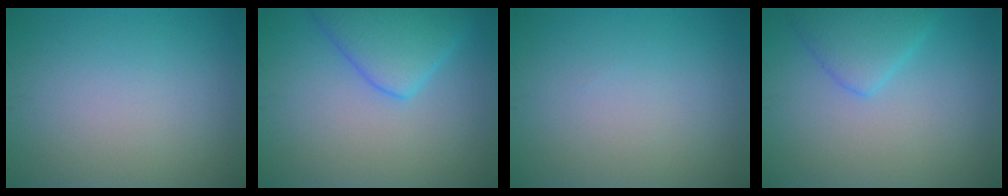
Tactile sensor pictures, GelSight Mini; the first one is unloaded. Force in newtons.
{"total": 5.2, "press": 5.2, "slide": 0.4}
{"total": 0.0}
{"total": 3.2, "press": 3.2, "slide": 0.2}